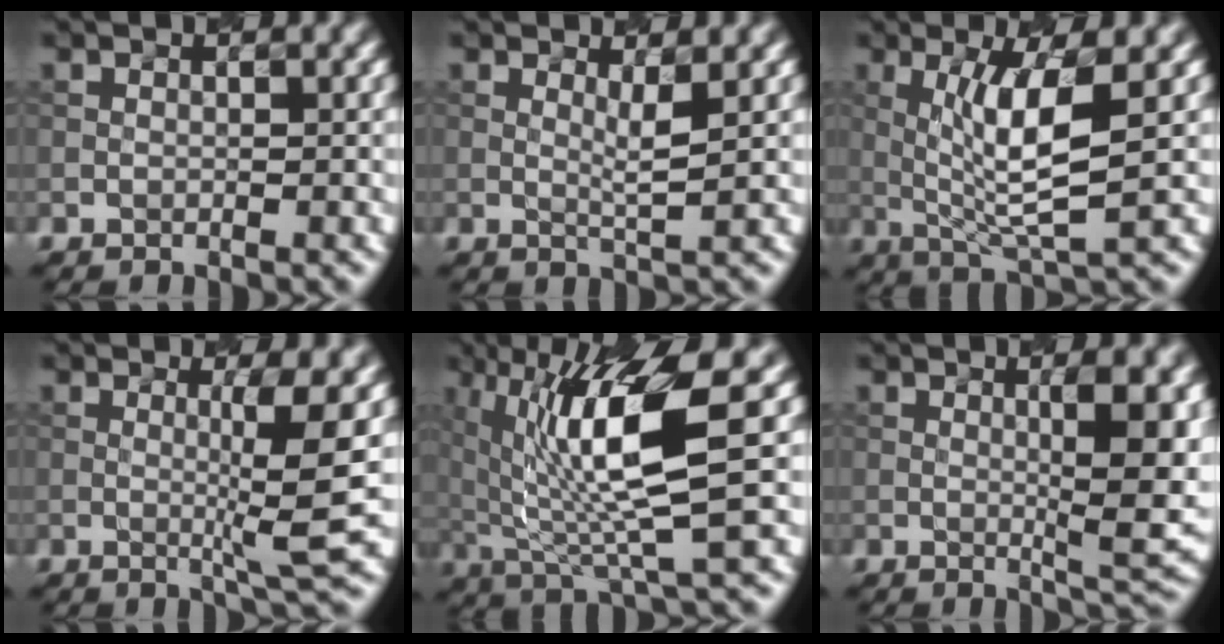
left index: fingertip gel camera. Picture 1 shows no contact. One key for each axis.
{"total": 1.7, "fx": 0.5, "fy": 0.2, "fz": 1.6, "tx": -0.028, "ty": -0.004, "tz": 0.014}
{"total": 6.1, "fx": 0.6, "fy": 1.0, "fz": 5.9, "tx": -0.113, "ty": -0.003, "tz": 0.028}
{"total": 4.9, "fx": 0.2, "fy": 0.3, "fz": 4.9, "tx": -0.080, "ty": -0.007, "tz": 0.013}
{"total": 9.4, "fx": 1.6, "fy": 1.8, "fz": 9.1, "tx": -0.155, "ty": -0.005, "tz": 0.044}
{"total": 6.6, "fx": 0.7, "fy": 1.2, "fz": 6.5, "tx": -0.082, "ty": -0.004, "tz": 0.024}